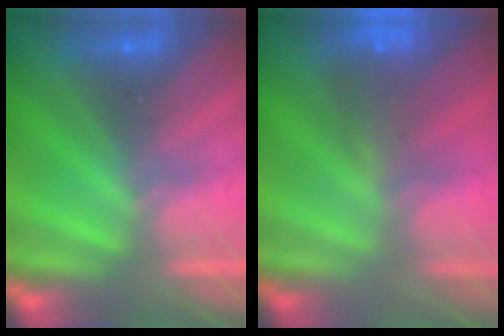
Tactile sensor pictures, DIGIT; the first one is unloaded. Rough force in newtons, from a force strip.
{"total": 8.4}